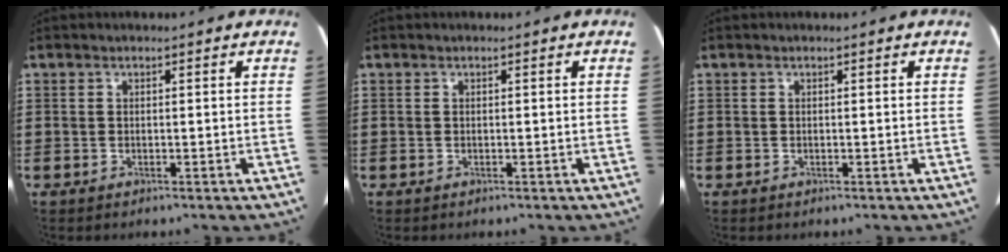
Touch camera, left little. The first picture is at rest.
{"total": 0.0}
{"total": 0.0}